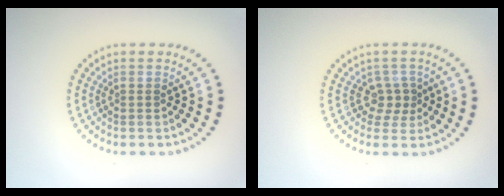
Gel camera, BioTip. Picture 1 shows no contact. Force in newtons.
{"total": 1.9, "press": 1.4, "slide": 1.2}